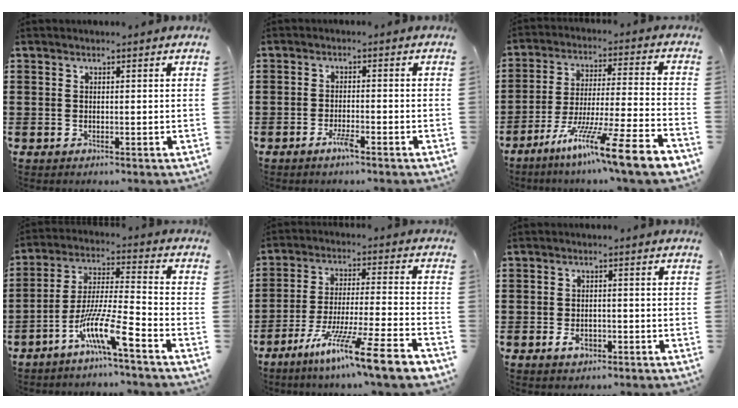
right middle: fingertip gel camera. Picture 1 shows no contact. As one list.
[{"total": 2.8, "force": [-1.8, 0.3, 2.1], "torque": [-0.050, -0.006, -0.037]}, {"total": 13.1, "force": [-9.9, -0.6, 8.6], "torque": [-0.144, 0.008, -0.185]}, {"total": 10.9, "force": [-7.4, 0.8, 8.0], "torque": [-0.162, -0.006, -0.147]}, {"total": 12.6, "force": [-9.9, -0.4, 7.8], "torque": [-0.138, 0.012, -0.188]}, {"total": 3.0, "force": [-1.7, 1.6, 1.8], "torque": [-0.035, 0.003, -0.033]}]